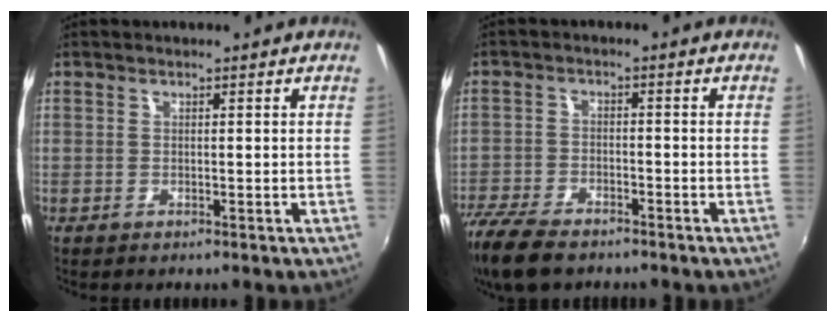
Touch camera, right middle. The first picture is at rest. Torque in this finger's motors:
{"motor_torque": [1.15, -0.99, 0.12, 0.08]}